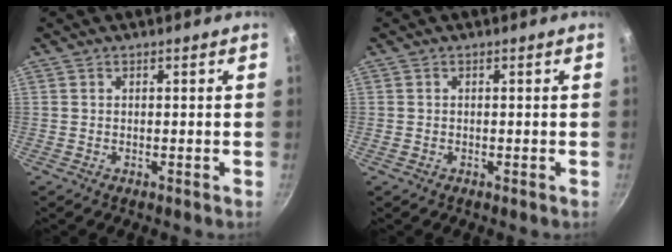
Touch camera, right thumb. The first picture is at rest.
{"total": 0.6, "force": [-0.3, 0.5, 0.3], "torque": [-0.007, 0.000, -0.003]}